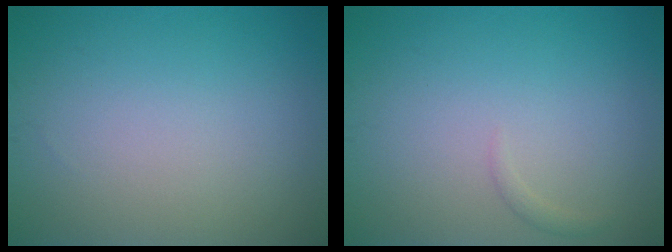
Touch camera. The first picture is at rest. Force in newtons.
{"total": 0.6, "press": 0.6, "slide": 0.1}